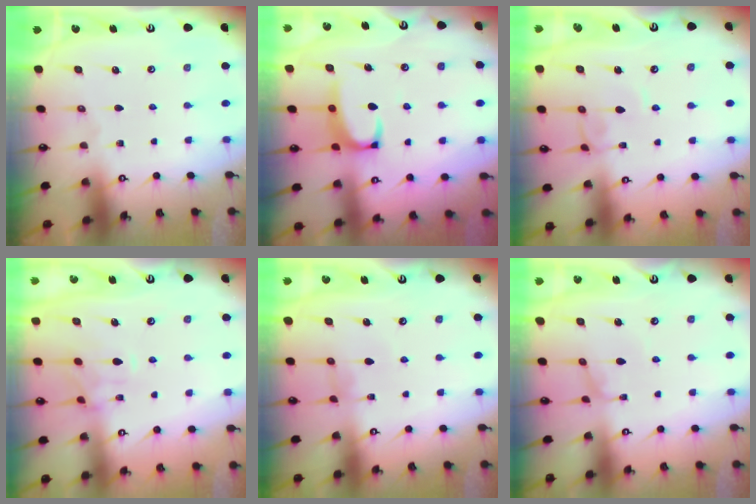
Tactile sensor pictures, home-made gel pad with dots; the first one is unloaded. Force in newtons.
{"total": 3.3, "press": 3.3, "slide": 0.7}
{"total": 1.6, "press": 1.6, "slide": 0.1}
{"total": 2.4, "press": 2.2, "slide": 1.1}
{"total": 1.1, "press": 0.9, "slide": 0.5}
{"total": 0.7, "press": 0.5, "slide": 0.4}